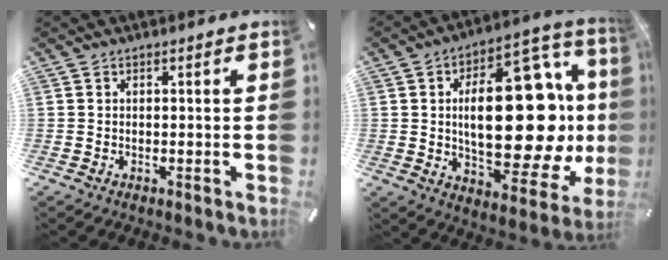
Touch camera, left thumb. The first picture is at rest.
{"total": 32.2, "force": [1.4, 15.4, 28.2], "torque": [-0.439, -0.019, 0.028]}